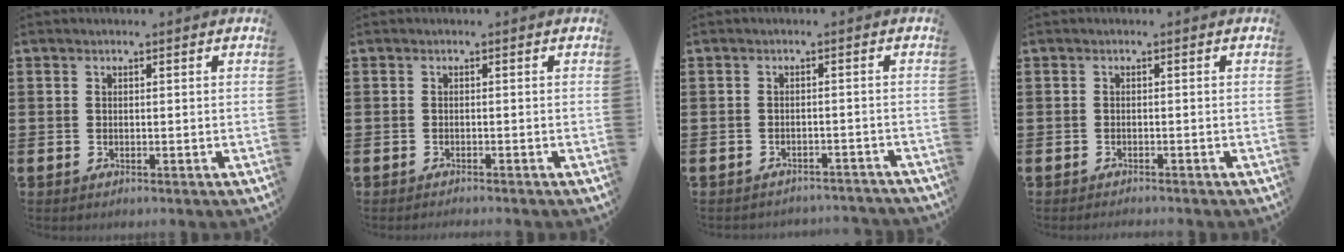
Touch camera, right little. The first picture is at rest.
{"total": 0.5, "force": [-0.5, -0.1, 0.1], "torque": [-0.001, -0.002, -0.011]}
{"total": 1.6, "force": [-1.6, 0.0, -0.1], "torque": [-0.003, 0.002, -0.034]}
{"total": 0.6, "force": [-0.6, -0.1, 0.1], "torque": [-0.002, -0.002, -0.012]}